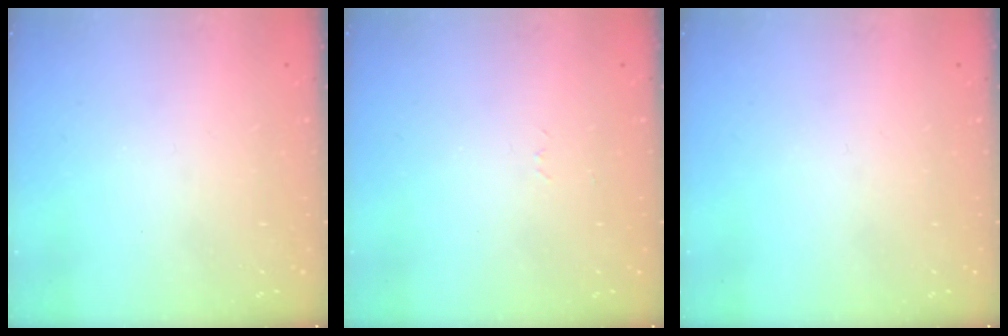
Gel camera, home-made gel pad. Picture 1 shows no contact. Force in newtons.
{"total": 2.6, "press": 2.6, "slide": 0.4}
{"total": 0.0}